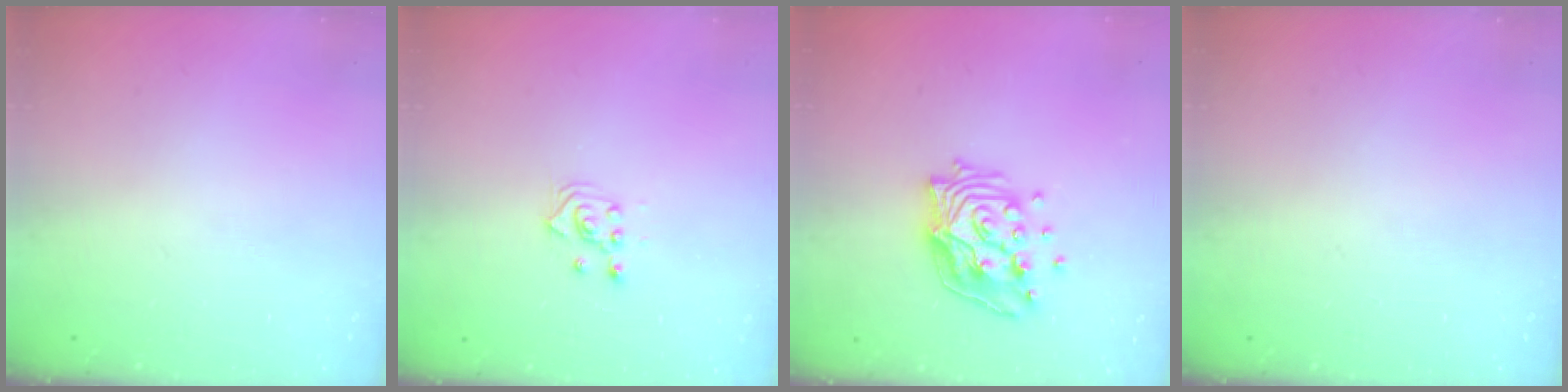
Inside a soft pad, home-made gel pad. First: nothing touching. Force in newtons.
{"total": 2.4, "press": 2.2, "slide": 0.8}
{"total": 14.9, "press": 14.8, "slide": 1.4}
{"total": 0.0}